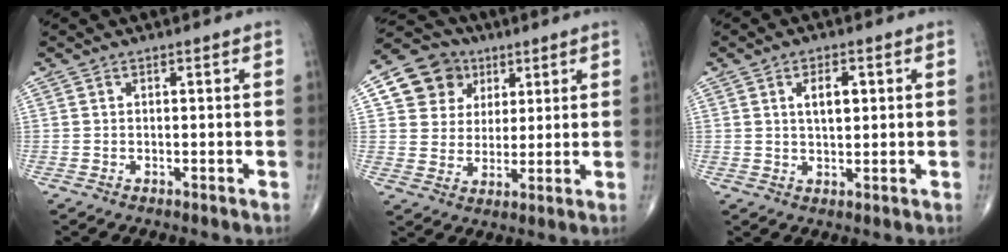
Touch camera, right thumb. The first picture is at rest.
{"total": 11.1, "force": [4.6, 9.5, 3.4], "torque": [-0.025, -0.004, 0.078]}
{"total": 4.7, "force": [1.3, 2.3, 3.8], "torque": [-0.056, -0.004, 0.023]}